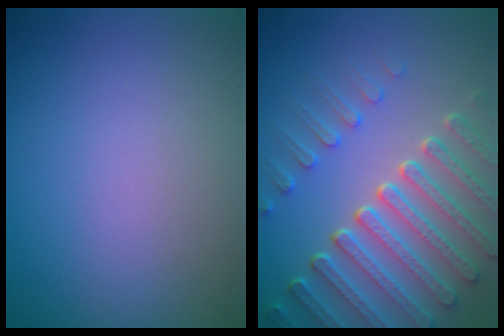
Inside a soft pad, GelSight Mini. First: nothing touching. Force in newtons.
{"total": 7.4, "press": 5.5, "slide": 4.9}